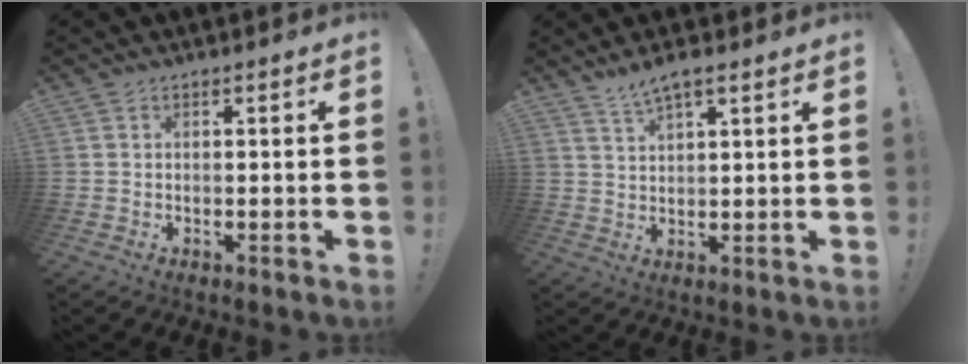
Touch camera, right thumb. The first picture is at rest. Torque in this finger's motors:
{"motor_torque": [-0.12, 1.29, 0.40, 0.34, -0.01]}